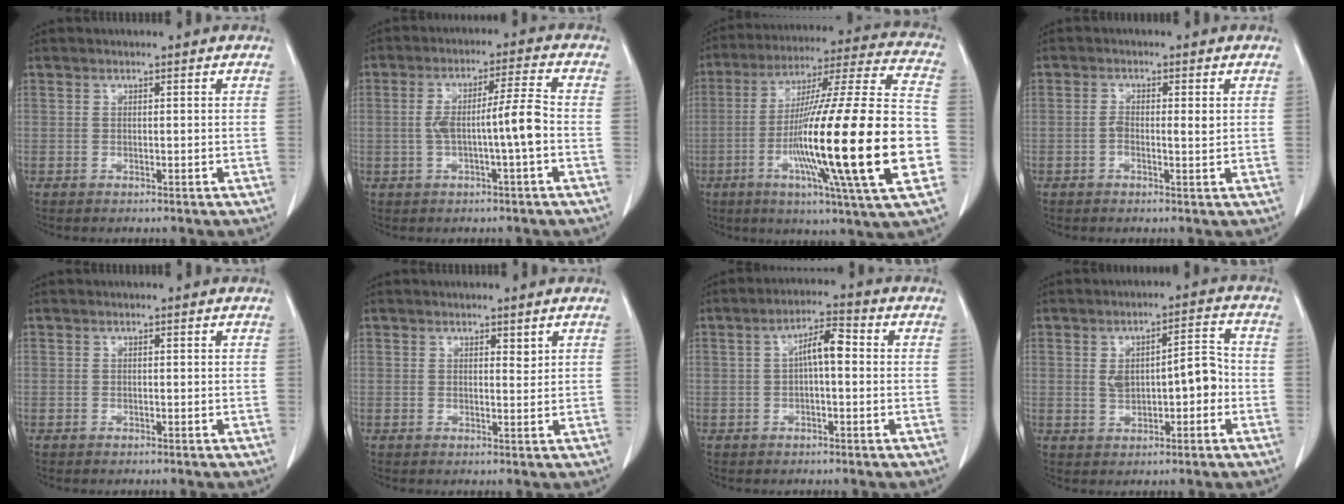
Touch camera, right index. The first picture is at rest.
{"total": 7.3, "force": [-1.4, -0.3, 7.2], "torque": [-0.132, 0.016, -0.021]}
{"total": 29.2, "force": [-6.6, 0.9, 28.5], "torque": [-0.447, -0.028, -0.124]}
{"total": 2.7, "force": [0.0, 0.9, 2.6], "torque": [-0.045, 0.005, -0.001]}
{"total": 0.0}
{"total": 1.0, "force": [0.7, 0.4, 0.6], "torque": [-0.008, -0.006, 0.011]}
{"total": 5.1, "force": [0.2, 1.4, 4.9], "torque": [-0.084, 0.021, 0.001]}
{"total": 7.3, "force": [-0.5, 2.9, 6.6], "torque": [-0.107, 0.028, 0.000]}